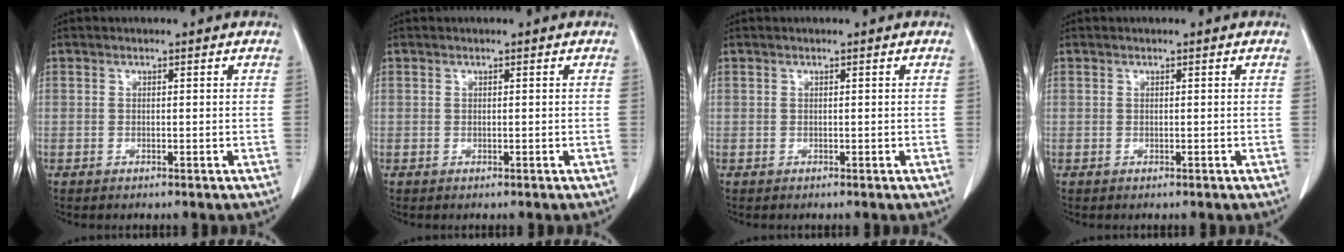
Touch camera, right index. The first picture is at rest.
{"total": 0.0}
{"total": 0.0}
{"total": 0.0}